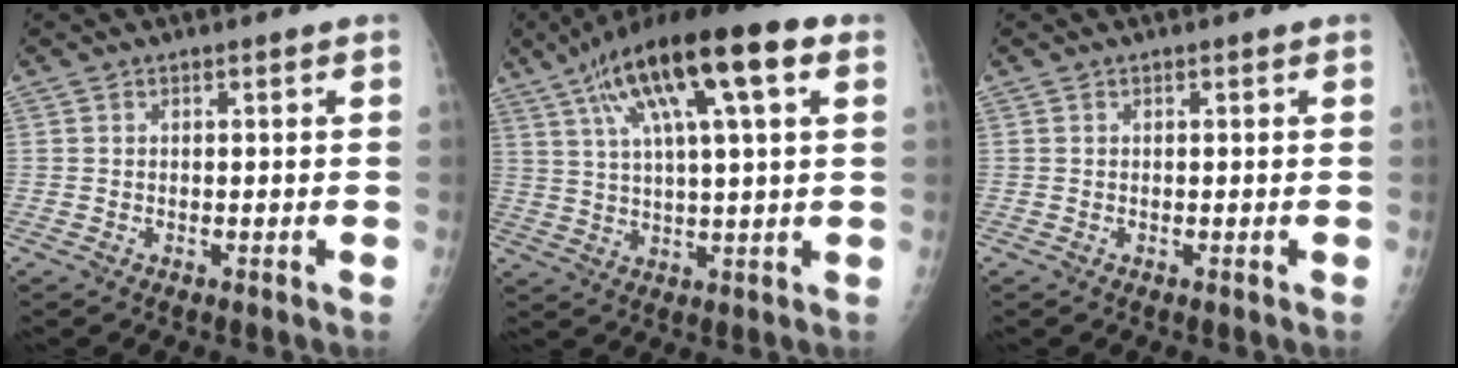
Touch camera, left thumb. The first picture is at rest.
{"total": 20.3, "force": [8.8, 5.1, 17.6], "torque": [-0.297, 0.016, 0.142]}
{"total": 0.0}